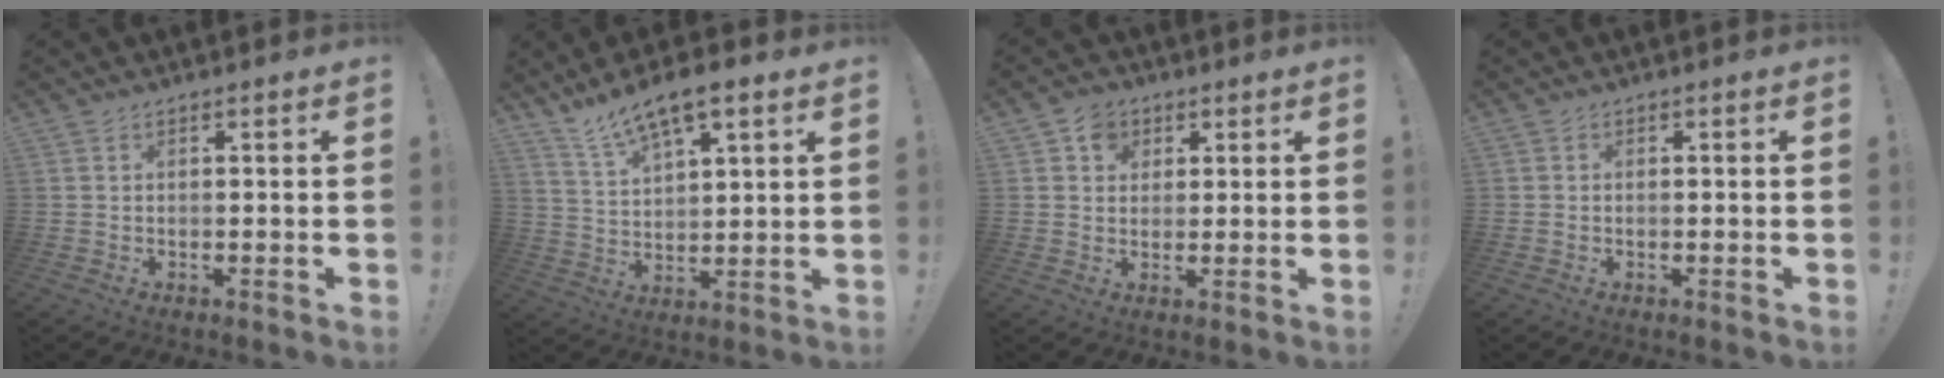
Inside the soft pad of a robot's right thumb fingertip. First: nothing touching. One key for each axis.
{"total": 10.4, "fx": 8.0, "fy": 3.2, "fz": 5.8, "tx": -0.107, "ty": -0.041, "tz": 0.144}
{"total": 6.1, "fx": 2.6, "fy": 5.2, "fz": 1.9, "tx": -0.011, "ty": -0.011, "tz": 0.047}
{"total": 0.0}